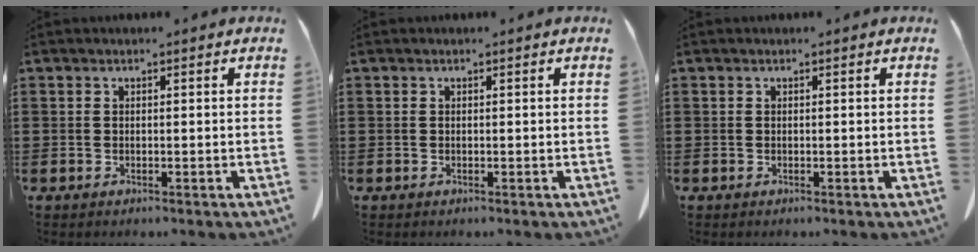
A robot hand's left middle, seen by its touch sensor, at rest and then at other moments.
{"total": 0.0}
{"total": 0.0}